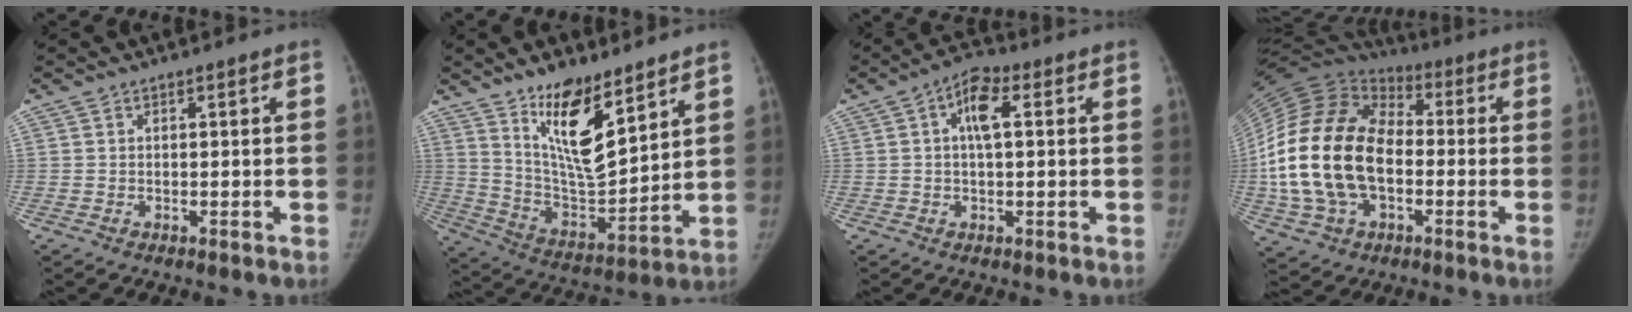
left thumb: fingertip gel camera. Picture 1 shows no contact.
{"total": 15.0, "force": [9.5, 5.4, 10.3], "torque": [-0.144, -0.077, 0.185]}
{"total": 6.1, "force": [1.3, 2.9, 5.2], "torque": [-0.089, 0.016, 0.015]}
{"total": 25.8, "force": [-2.6, 16.9, 19.3], "torque": [-0.393, 0.019, -0.046]}